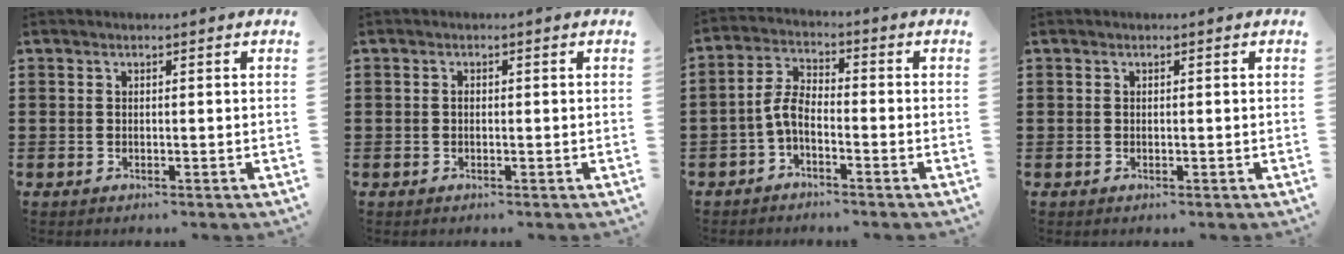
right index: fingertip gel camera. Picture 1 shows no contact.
{"total": 0.5, "force": [0.0, 0.4, 0.4], "torque": [-0.009, 0.000, 0.001]}
{"total": 4.4, "force": [-2.1, 1.8, 3.4], "torque": [-0.083, 0.004, -0.046]}
{"total": 0.0}